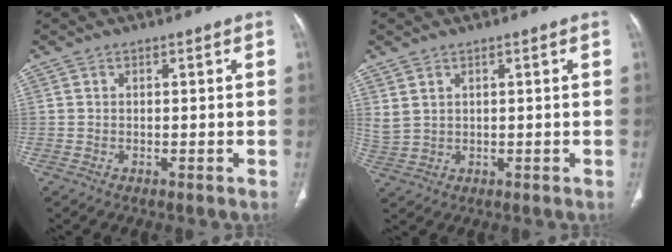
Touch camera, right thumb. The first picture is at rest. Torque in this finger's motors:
{"motor_torque": [0.10, 0.19, 0.06, -0.04, 0.12]}